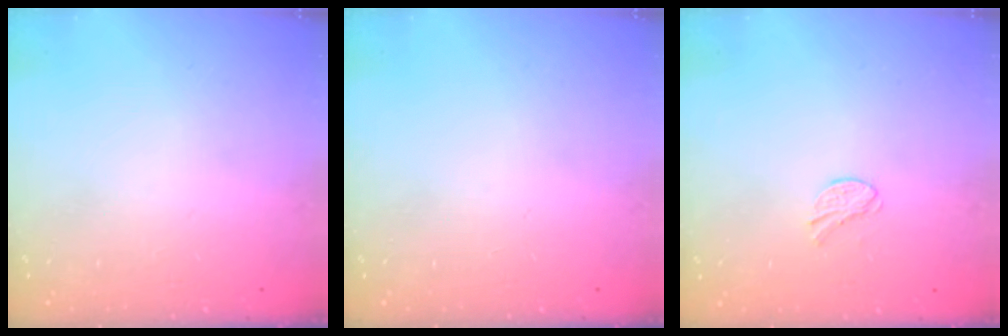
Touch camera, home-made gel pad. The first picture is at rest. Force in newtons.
{"total": 0.0}
{"total": 5.7, "press": 5.7, "slide": 0.5}